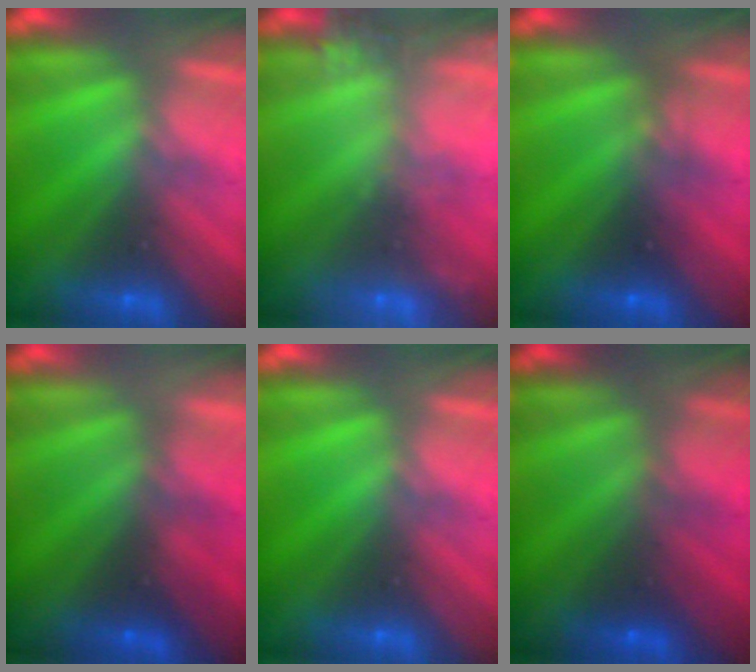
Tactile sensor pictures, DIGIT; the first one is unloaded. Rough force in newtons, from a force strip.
{"total": 7.1}
{"total": 2.3}
{"total": 1.7}
{"total": 0.0}
{"total": 1.9}